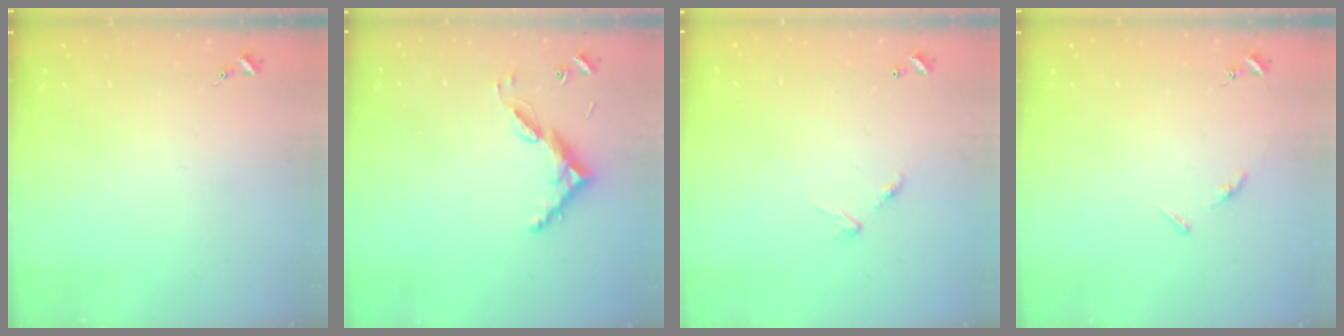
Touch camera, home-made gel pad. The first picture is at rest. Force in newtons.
{"total": 8.7, "press": 8.7, "slide": 0.5}
{"total": 6.0, "press": 6.0, "slide": 0.5}
{"total": 4.5, "press": 4.4, "slide": 0.5}